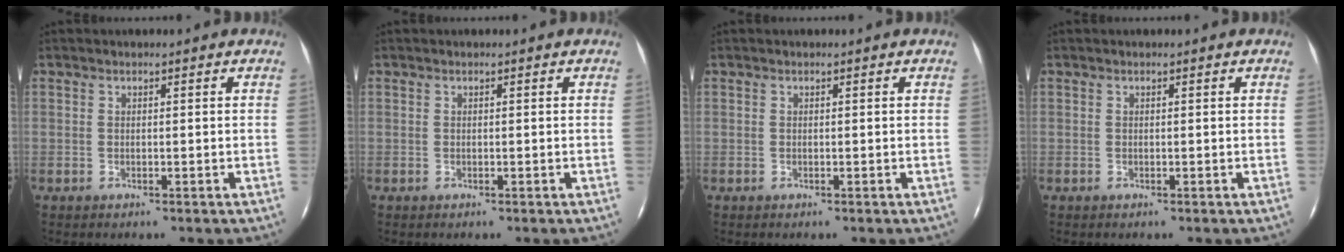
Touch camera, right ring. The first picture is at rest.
{"total": 0.0}
{"total": 0.0}
{"total": 0.0}